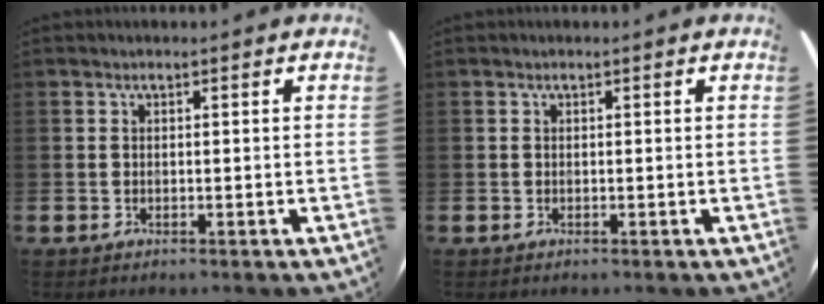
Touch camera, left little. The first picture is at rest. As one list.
[{"total": 0.0}]